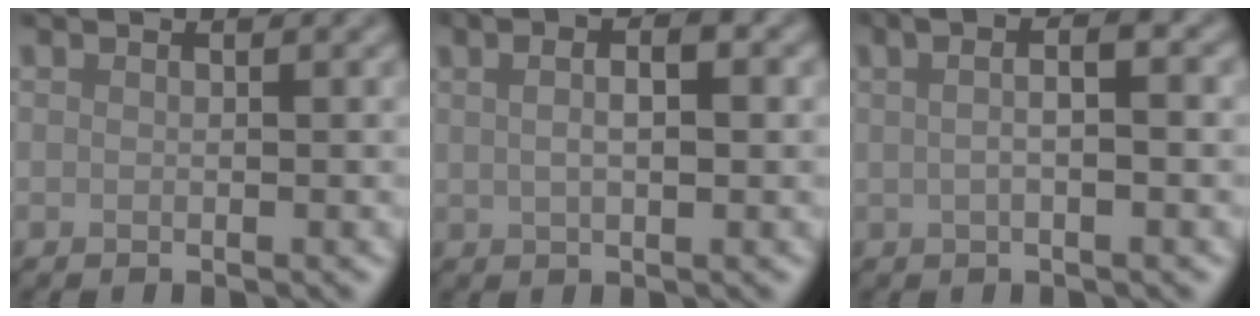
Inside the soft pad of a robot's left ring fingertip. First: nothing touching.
{"total": 4.9, "force": [1.7, 2.0, 4.1], "torque": [-0.064, 0.007, 0.013]}
{"total": 4.7, "force": [1.1, 1.7, 4.2], "torque": [-0.059, 0.009, 0.002]}